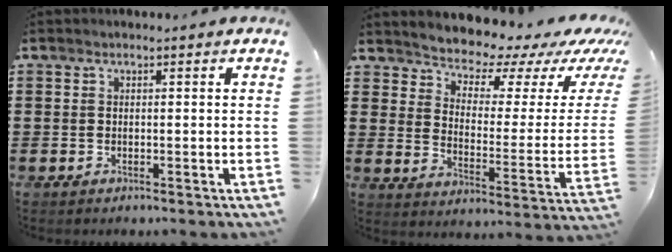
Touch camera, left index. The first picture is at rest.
{"total": 5.6, "force": [5.5, 1.1, 0.7], "torque": [-0.040, -0.057, 0.088]}